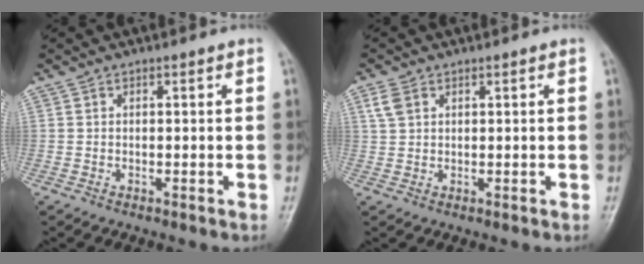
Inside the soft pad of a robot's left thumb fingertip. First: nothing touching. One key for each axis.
{"total": 3.0, "fx": 1.4, "fy": 2.1, "fz": 1.7, "tx": -0.033, "ty": 0.005, "tz": 0.032}